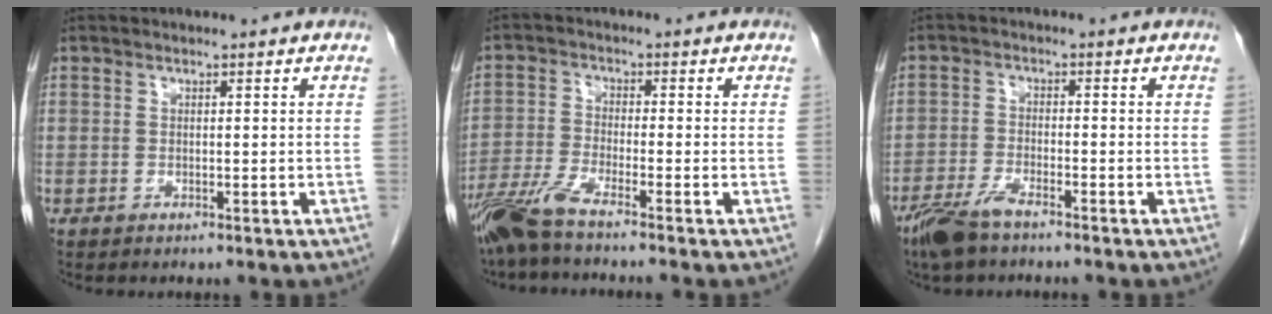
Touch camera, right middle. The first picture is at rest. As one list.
[{"total": 5.9, "force": [-4.9, -0.9, 3.1], "torque": [-0.069, -0.024, -0.104]}, {"total": 5.3, "force": [-4.1, 1.0, 3.2], "torque": [-0.073, -0.009, -0.080]}]